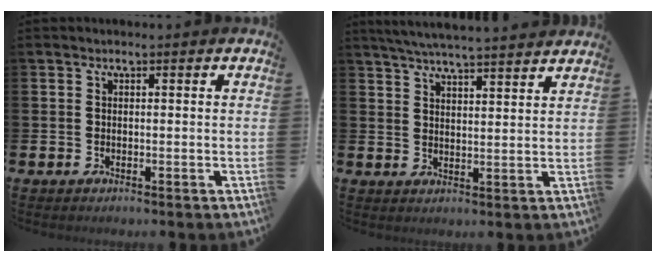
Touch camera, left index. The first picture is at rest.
{"total": 5.4, "force": [5.3, -0.4, 1.0], "torque": [-0.036, -0.027, 0.095]}